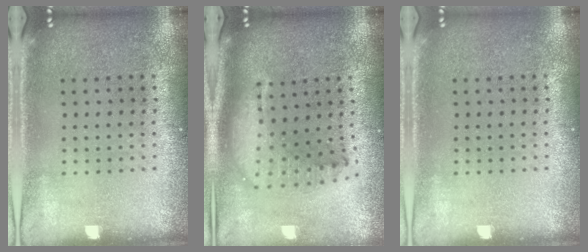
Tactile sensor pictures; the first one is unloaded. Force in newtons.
{"total": 2.2, "press": 1.7, "slide": 1.4}
{"total": 0.0}